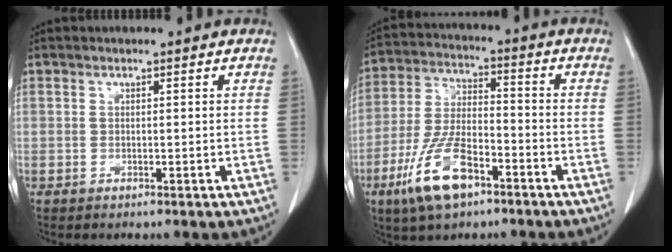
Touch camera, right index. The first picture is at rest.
{"total": 11.8, "force": [-6.4, 4.3, 8.9], "torque": [-0.193, -0.002, -0.117]}